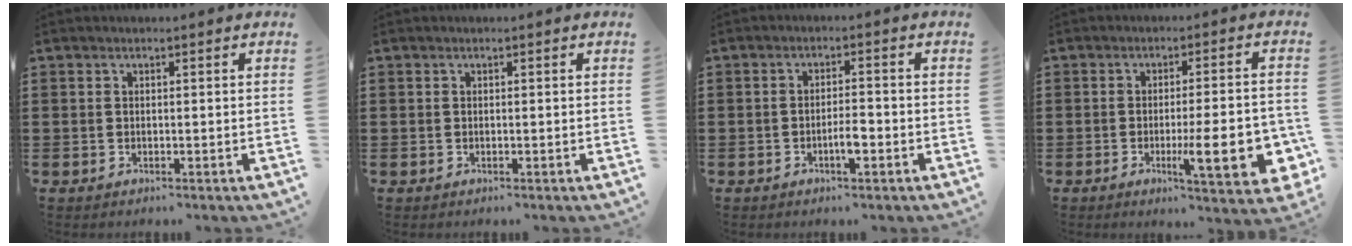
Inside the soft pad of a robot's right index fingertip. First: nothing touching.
{"total": 0.0}
{"total": 3.4, "force": [-1.3, 0.9, 3.0], "torque": [-0.053, 0.005, -0.024]}
{"total": 11.7, "force": [-3.0, 2.4, 11.1], "torque": [-0.155, -0.015, -0.047]}